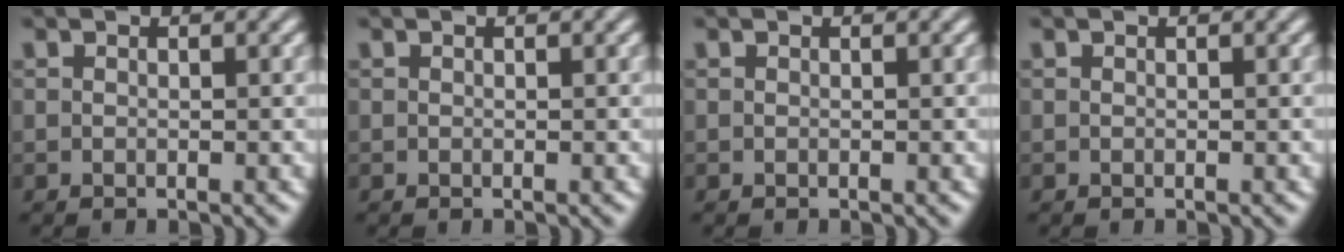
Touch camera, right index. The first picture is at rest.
{"total": 0.0}
{"total": 0.0}
{"total": 2.1, "force": [-0.2, -2.0, -0.6], "torque": [0.025, -0.009, 0.009]}